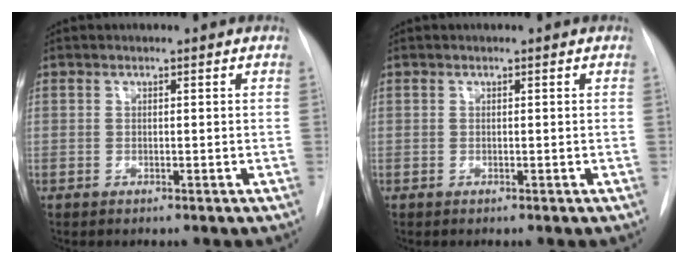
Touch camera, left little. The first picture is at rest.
{"total": 0.0}